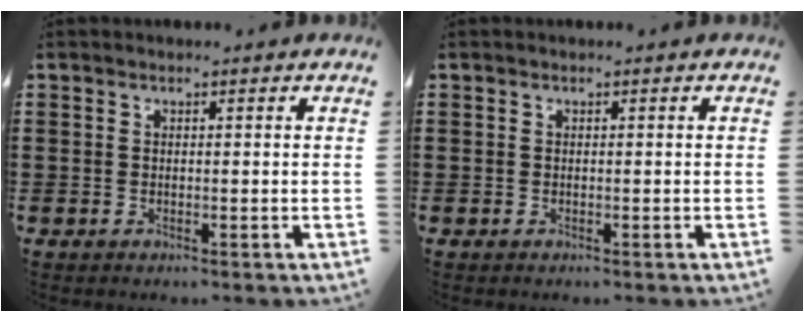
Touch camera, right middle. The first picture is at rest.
{"total": 0.0}